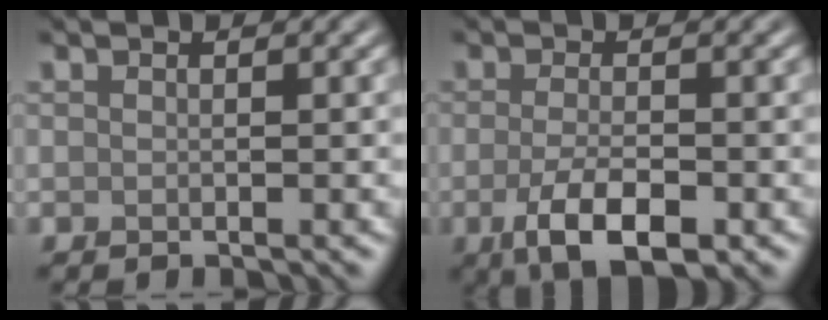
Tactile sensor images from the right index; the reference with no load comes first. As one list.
[{"total": 5.1, "force": [-2.1, 1.9, 4.2], "torque": [-0.083, -0.008, -0.036]}]